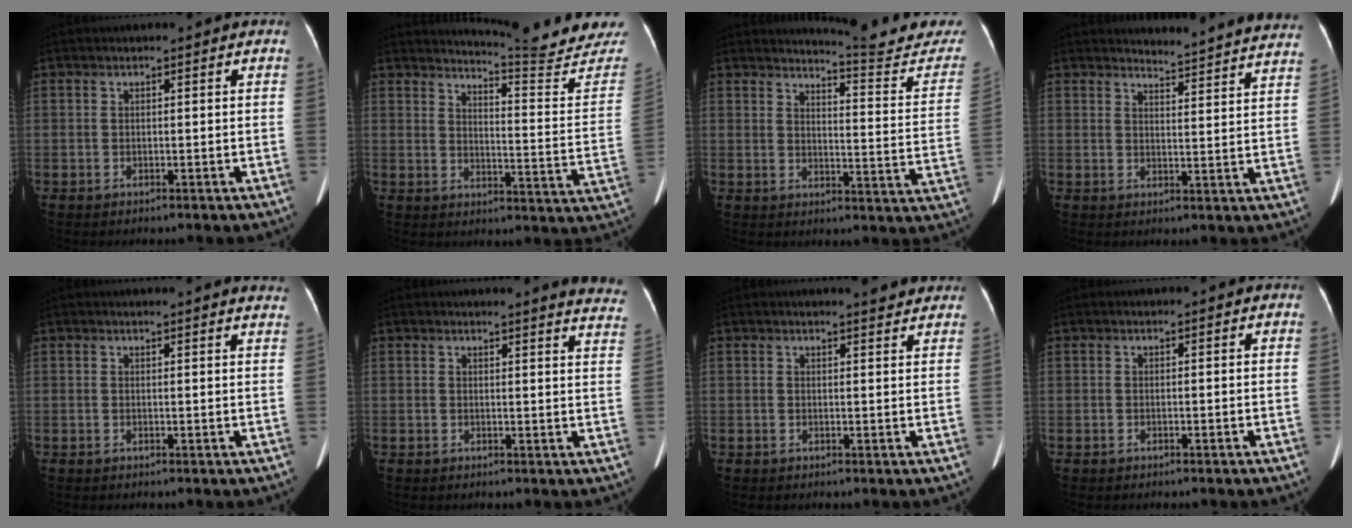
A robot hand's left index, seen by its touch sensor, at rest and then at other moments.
{"total": 17.4, "force": [17.1, -1.0, 3.2], "torque": [-0.042, -0.129, 0.194]}
{"total": 14.9, "force": [14.7, 0.2, 2.6], "torque": [-0.020, -0.102, 0.158]}
{"total": 15.1, "force": [15.0, 0.2, 2.1], "torque": [-0.012, -0.074, 0.150]}
{"total": 6.9, "force": [6.7, 0.1, 1.8], "torque": [-0.017, -0.004, 0.051]}
{"total": 9.4, "force": [9.2, 0.0, 2.0], "torque": [-0.002, -0.067, 0.067]}
{"total": 3.2, "force": [3.1, 0.2, 0.8], "torque": [-0.016, -0.004, 0.030]}
{"total": 0.0}